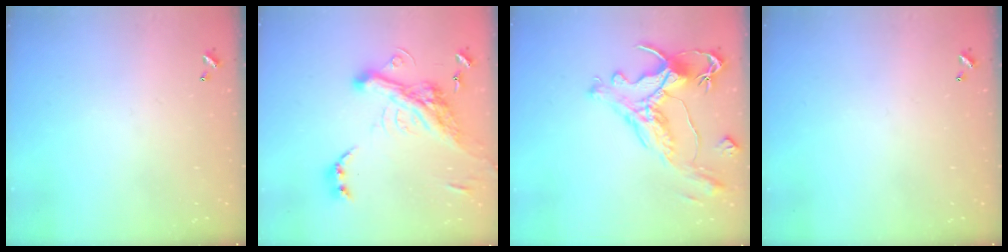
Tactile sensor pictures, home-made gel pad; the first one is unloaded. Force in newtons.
{"total": 10.6, "press": 10.4, "slide": 2.2}
{"total": 1.6, "press": 1.0, "slide": 1.3}
{"total": 0.0}